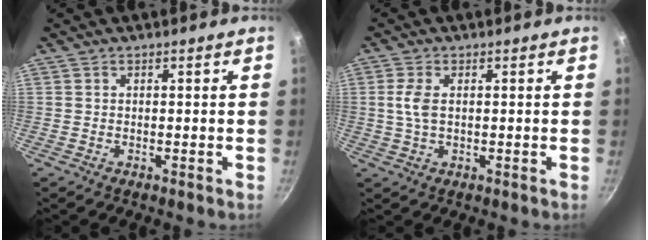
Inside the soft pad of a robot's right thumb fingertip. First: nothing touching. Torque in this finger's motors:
{"motor_torque": [-0.30, 0.34, -0.12, 0.22, 0.06]}